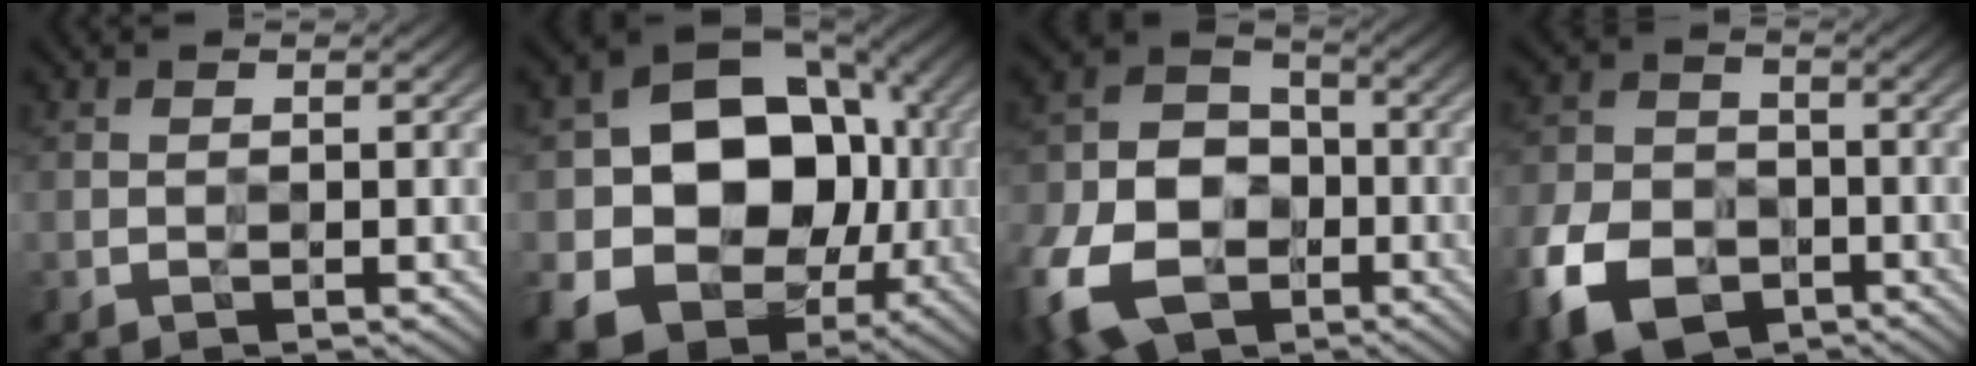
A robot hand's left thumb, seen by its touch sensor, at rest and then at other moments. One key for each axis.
{"total": 18.6, "fx": -1.4, "fy": 14.6, "fz": 11.5, "tx": -0.205, "ty": -0.040, "tz": -0.005}
{"total": 16.6, "fx": -6.7, "fy": 11.9, "fz": 9.4, "tx": -0.247, "ty": -0.045, "tz": -0.135}
{"total": 11.5, "fx": -5.7, "fy": 7.8, "fz": 6.3, "tx": -0.161, "ty": -0.036, "tz": -0.113}